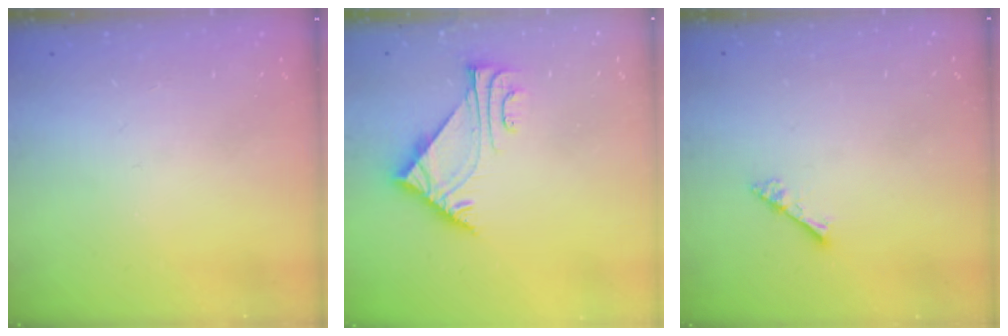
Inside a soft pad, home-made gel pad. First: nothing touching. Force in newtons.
{"total": 5.7, "press": 5.6, "slide": 0.7}
{"total": 1.8, "press": 1.8, "slide": 0.1}